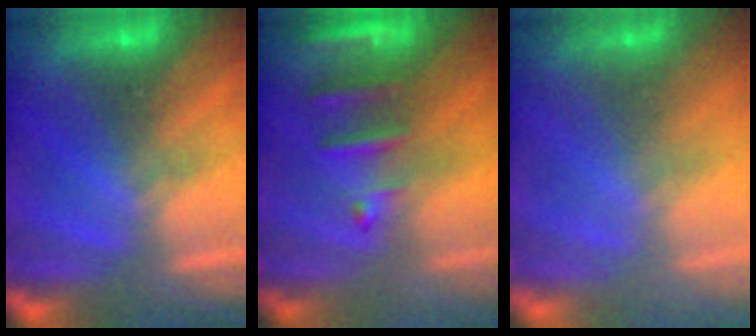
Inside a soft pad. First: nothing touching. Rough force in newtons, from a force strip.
{"total": 2.6}
{"total": 2.2}